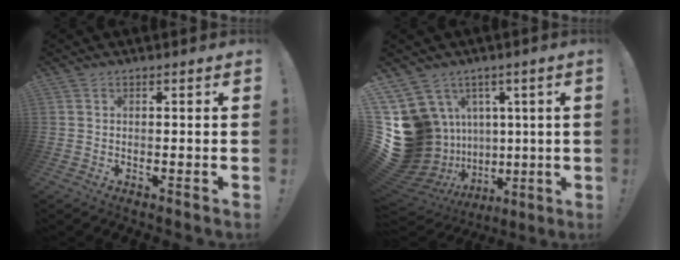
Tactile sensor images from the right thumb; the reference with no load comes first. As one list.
[{"total": 20.4, "force": [1.6, 17.8, 9.7], "torque": [-0.189, -0.045, 0.100]}]